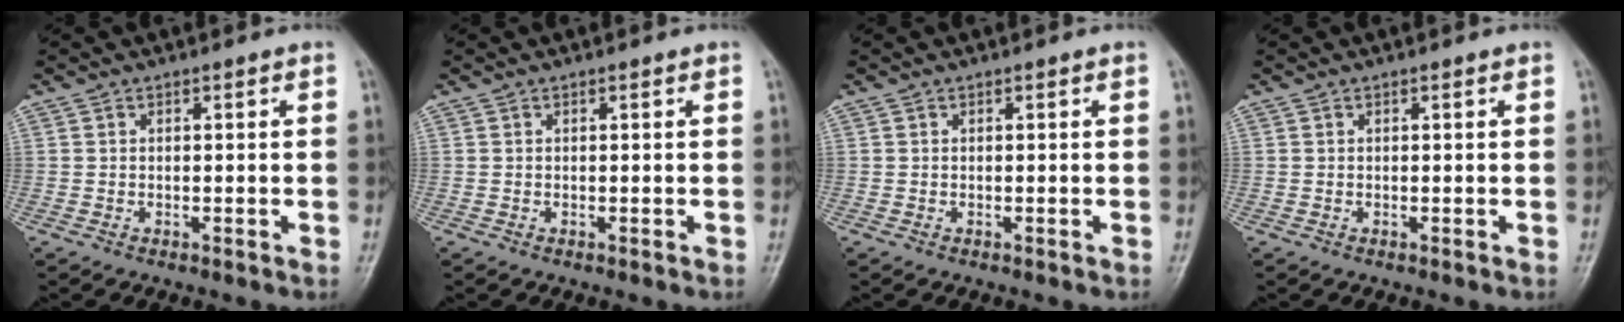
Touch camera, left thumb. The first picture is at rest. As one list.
[{"total": 0.0}, {"total": 0.0}, {"total": 0.0}]